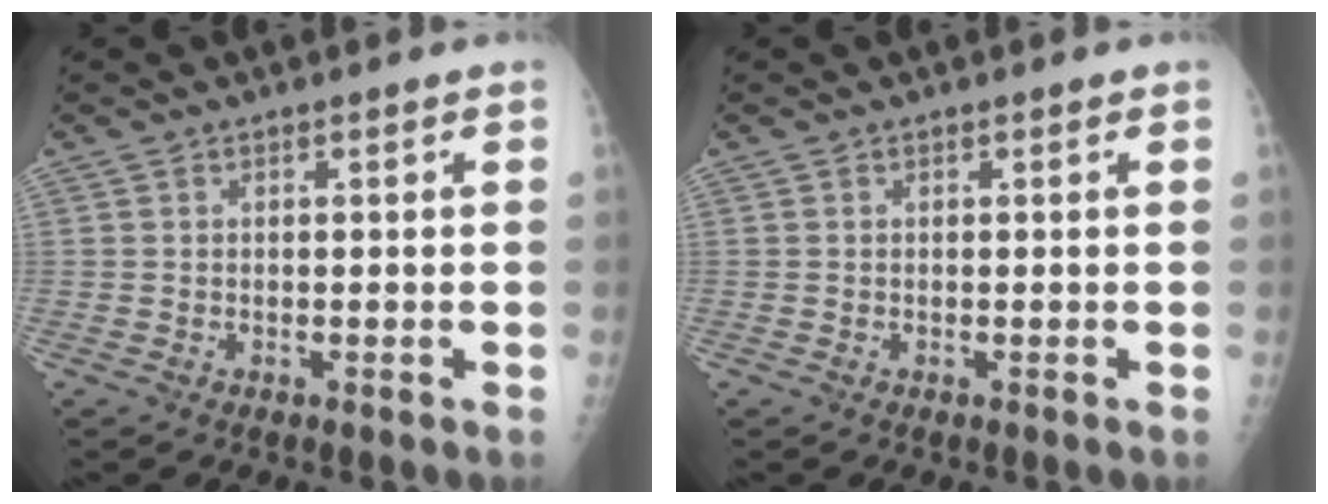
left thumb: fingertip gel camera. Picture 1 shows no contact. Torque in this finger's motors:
{"motor_torque": [-0.06, -0.01, -0.12, -0.05, -0.01]}